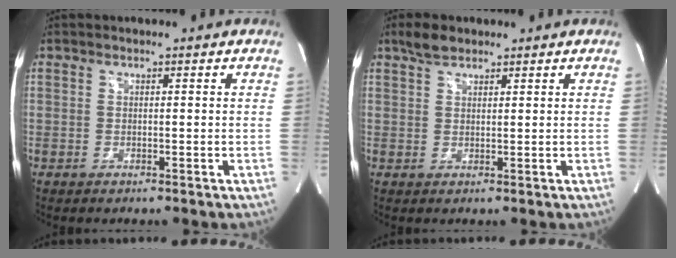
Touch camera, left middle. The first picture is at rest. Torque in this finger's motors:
{"motor_torque": [0.13, 0.11, -0.21, -0.02]}